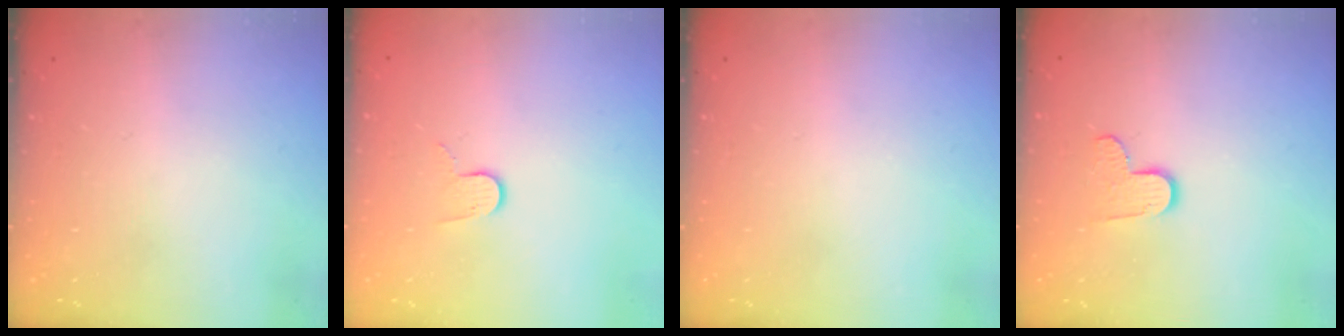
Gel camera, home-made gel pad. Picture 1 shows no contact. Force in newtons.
{"total": 6.0, "press": 6.0, "slide": 0.2}
{"total": 0.0}
{"total": 7.0, "press": 7.0, "slide": 0.3}